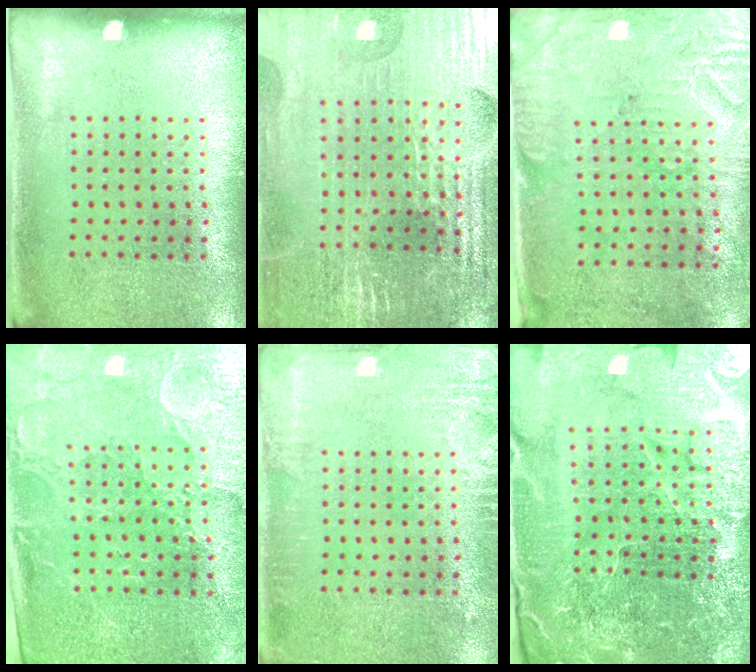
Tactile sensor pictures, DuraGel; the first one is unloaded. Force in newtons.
{"total": 4.2, "press": 4.0, "slide": 1.1}
{"total": 3.1, "press": 2.6, "slide": 1.6}
{"total": 3.6, "press": 3.3, "slide": 1.4}
{"total": 2.7, "press": 2.7, "slide": 0.4}
{"total": 6.5, "press": 5.8, "slide": 3.0}